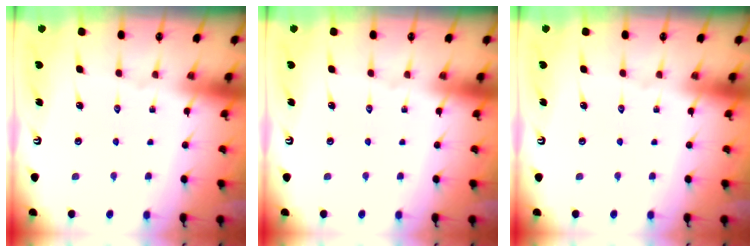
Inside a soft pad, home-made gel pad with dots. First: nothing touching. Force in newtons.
{"total": 0.0}
{"total": 0.0}